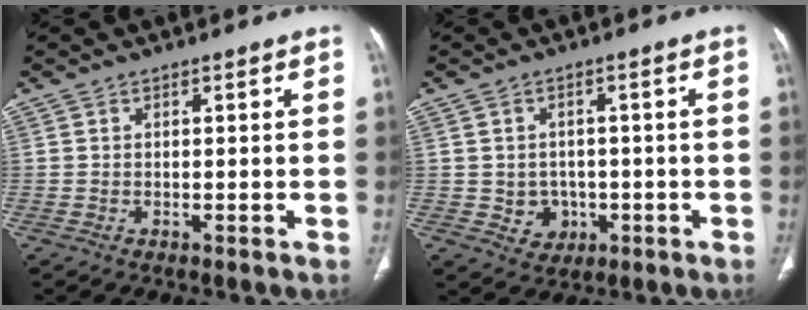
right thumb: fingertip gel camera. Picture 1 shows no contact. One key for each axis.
{"total": 5.0, "fx": -0.9, "fy": 4.5, "fz": 2.0, "tx": -0.006, "ty": 0.007, "tz": -0.002}